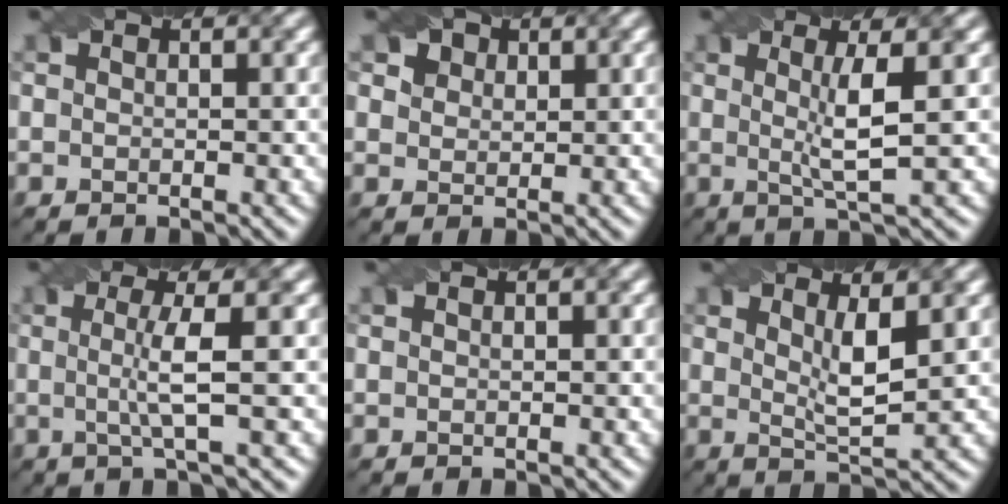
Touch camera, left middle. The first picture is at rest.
{"total": 4.5, "force": [2.7, 3.0, 1.9], "torque": [-0.054, 0.004, 0.039]}
{"total": 4.0, "force": [0.4, 0.5, 4.0], "torque": [-0.072, -0.004, 0.010]}
{"total": 3.7, "force": [0.0, 0.5, 3.7], "torque": [-0.068, -0.002, -0.003]}
{"total": 0.0}
{"total": 3.5, "force": [1.2, 0.7, 3.2], "torque": [-0.053, -0.010, 0.020]}